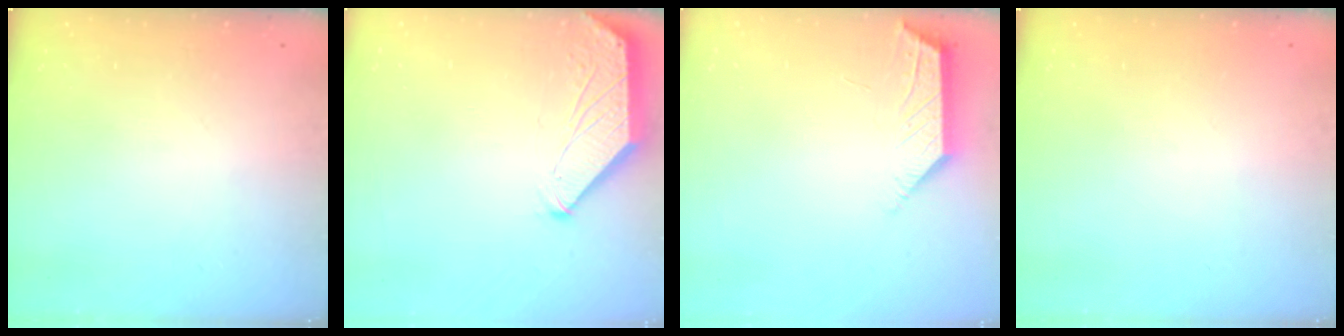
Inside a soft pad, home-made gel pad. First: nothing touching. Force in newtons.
{"total": 0.5, "press": 0.4, "slide": 0.3}
{"total": 2.2, "press": 2.2, "slide": 0.5}
{"total": 0.0}